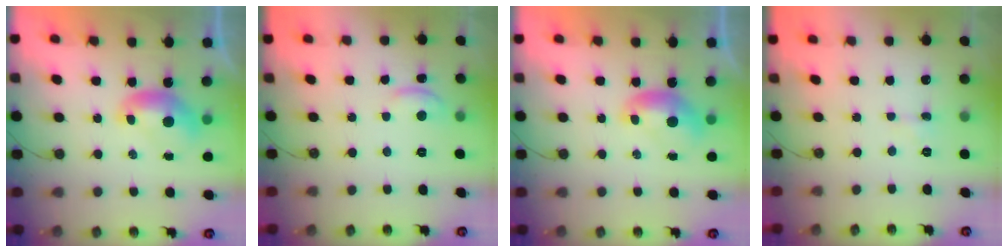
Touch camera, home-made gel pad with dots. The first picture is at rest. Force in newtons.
{"total": 0.0}
{"total": 0.0}
{"total": 0.0}